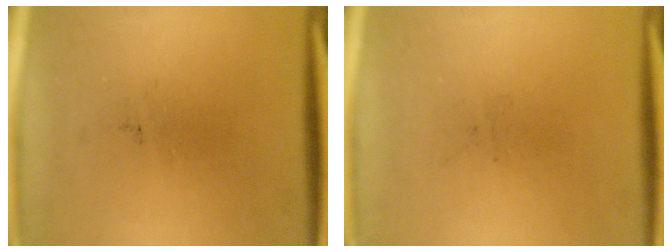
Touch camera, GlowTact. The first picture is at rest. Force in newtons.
{"total": 0.0}